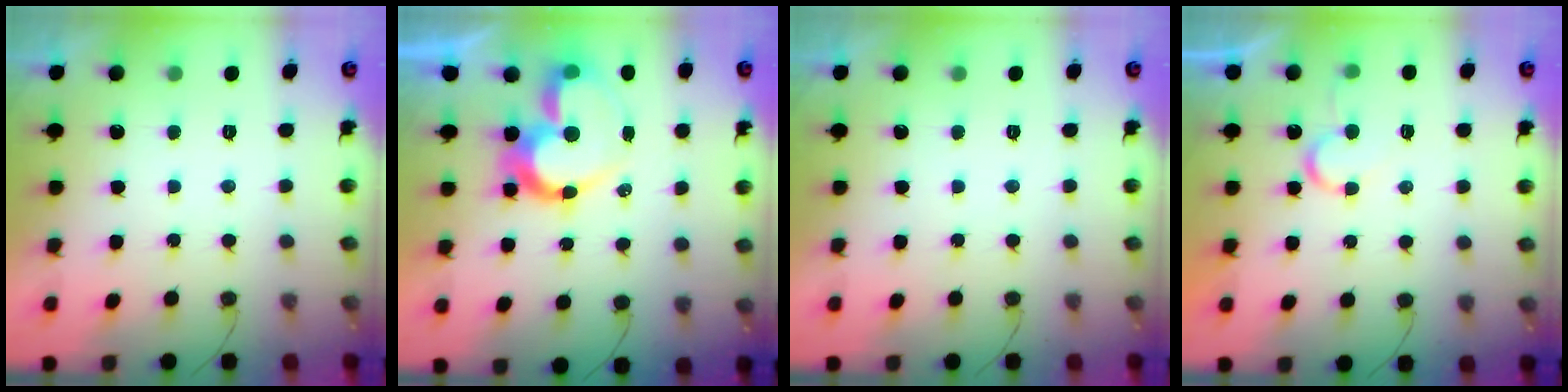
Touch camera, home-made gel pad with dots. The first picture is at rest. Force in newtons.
{"total": 13.1, "press": 13.0, "slide": 1.5}
{"total": 0.0}
{"total": 6.4, "press": 6.4, "slide": 0.6}